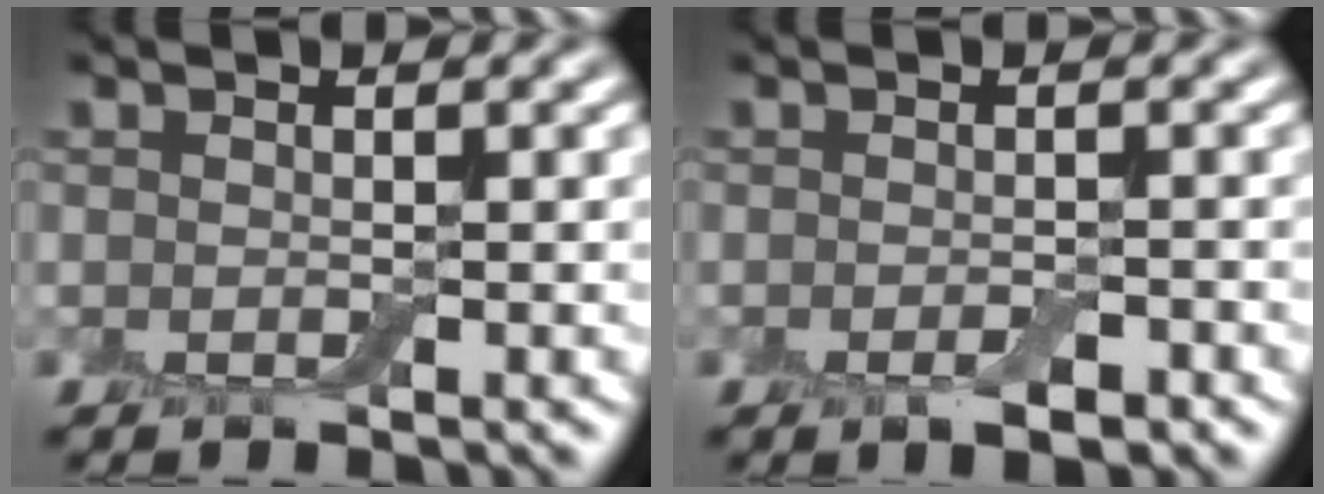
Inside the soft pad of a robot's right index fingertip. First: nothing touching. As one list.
[{"total": 1.4, "force": [-0.8, 0.4, 1.1], "torque": [-0.014, -0.004, -0.011]}]